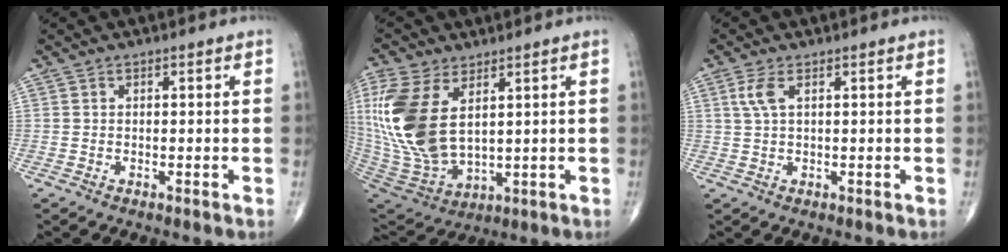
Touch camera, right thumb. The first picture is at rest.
{"total": 19.1, "force": [4.9, 10.7, 15.0], "torque": [-0.337, -0.026, 0.109]}
{"total": 3.0, "force": [1.1, 1.0, 2.6], "torque": [-0.071, 0.008, 0.028]}